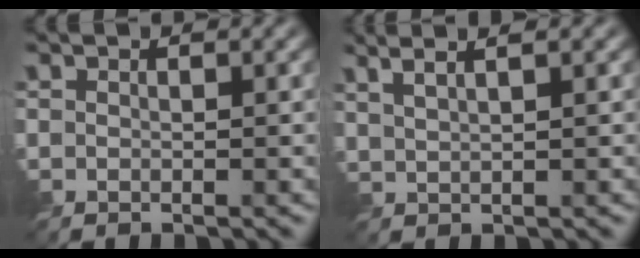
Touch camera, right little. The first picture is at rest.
{"total": 4.3, "force": [2.8, 1.6, 2.8], "torque": [-0.029, 0.025, 0.023]}